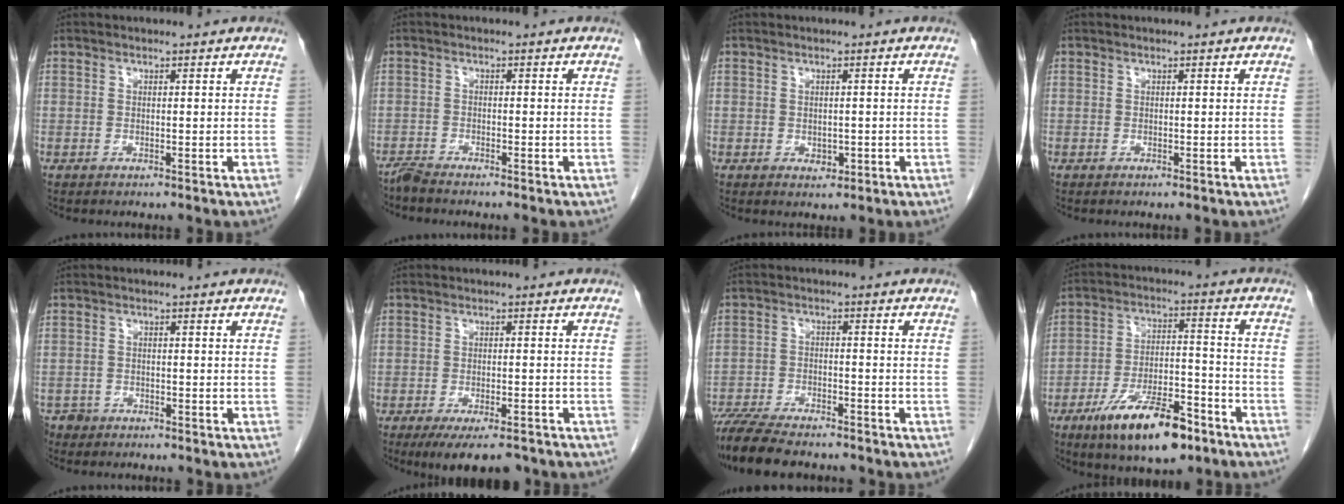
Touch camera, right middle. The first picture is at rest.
{"total": 1.6, "force": [-1.6, -0.2, 0.1], "torque": [-0.005, -0.006, -0.034]}
{"total": 1.5, "force": [-0.4, 1.1, 1.0], "torque": [-0.013, 0.000, -0.001]}
{"total": 0.0}
{"total": 2.7, "force": [-2.2, 1.7, 0.0], "torque": [-0.002, 0.004, -0.038]}
{"total": 8.4, "force": [-6.6, 2.4, 4.7], "torque": [-0.064, -0.009, -0.098]}
{"total": 12.4, "force": [-10.6, 2.7, 5.7], "torque": [-0.098, -0.016, -0.168]}
{"total": 14.0, "force": [-8.9, 4.3, 10.0], "torque": [-0.169, -0.002, -0.147]}